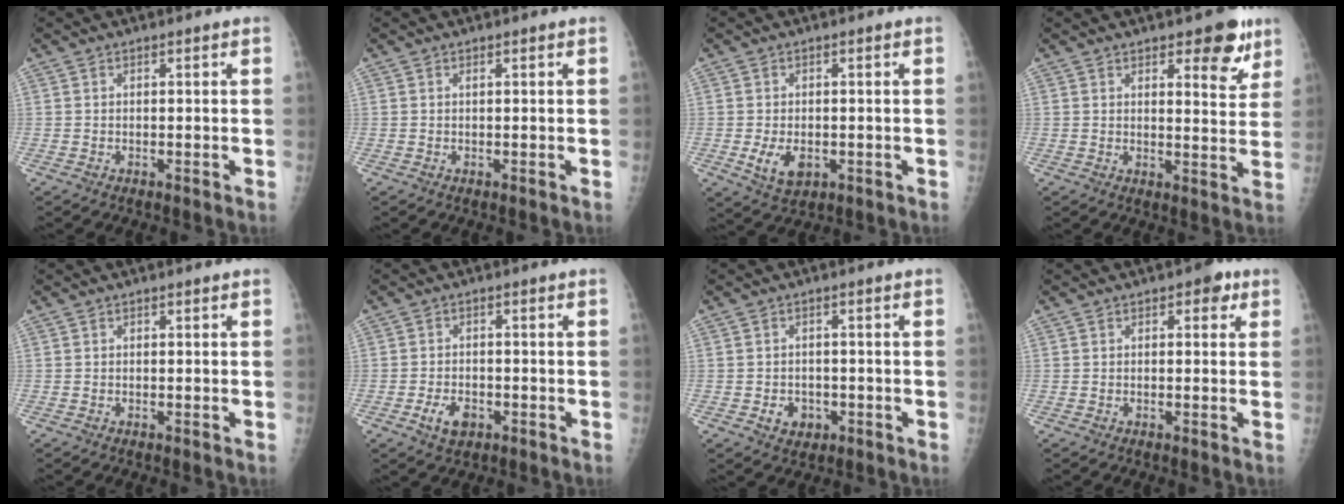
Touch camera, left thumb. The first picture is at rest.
{"total": 0.0}
{"total": 5.3, "force": [-1.2, 3.4, 3.8], "torque": [-0.065, -0.008, -0.013]}
{"total": 8.1, "force": [4.9, 3.2, 5.5], "torque": [-0.040, -0.028, 0.060]}
{"total": 0.0}
{"total": 4.3, "force": [-1.9, 2.7, 2.7], "torque": [-0.042, 0.007, -0.030]}
{"total": 3.7, "force": [-1.3, 3.1, 1.6], "torque": [-0.010, 0.006, -0.011]}
{"total": 3.0, "force": [1.2, 1.8, 2.1], "torque": [-0.007, 0.001, 0.009]}